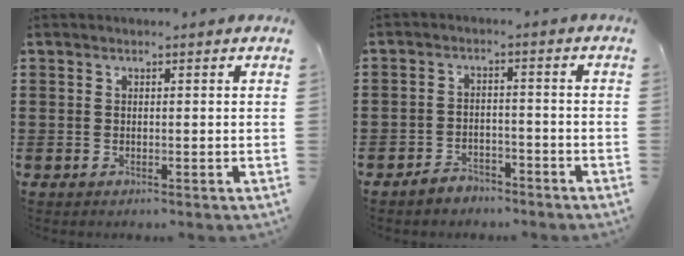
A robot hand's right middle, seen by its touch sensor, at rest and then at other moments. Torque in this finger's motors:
{"motor_torque": [2.14, 0.00, -0.03, -0.01]}